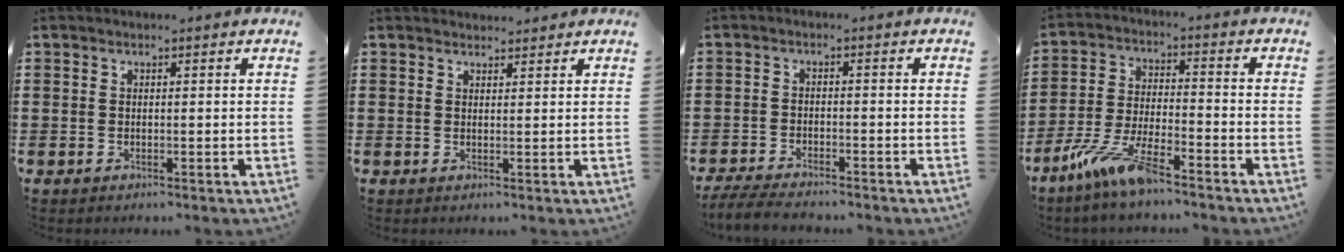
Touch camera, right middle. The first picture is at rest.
{"total": 1.7, "force": [1.7, 0.4, 0.0], "torque": [-0.003, 0.003, 0.033]}
{"total": 3.8, "force": [-3.6, 0.6, 0.9], "torque": [-0.030, -0.006, -0.078]}
{"total": 8.7, "force": [-6.6, 0.9, 5.6], "torque": [-0.132, -0.013, -0.132]}